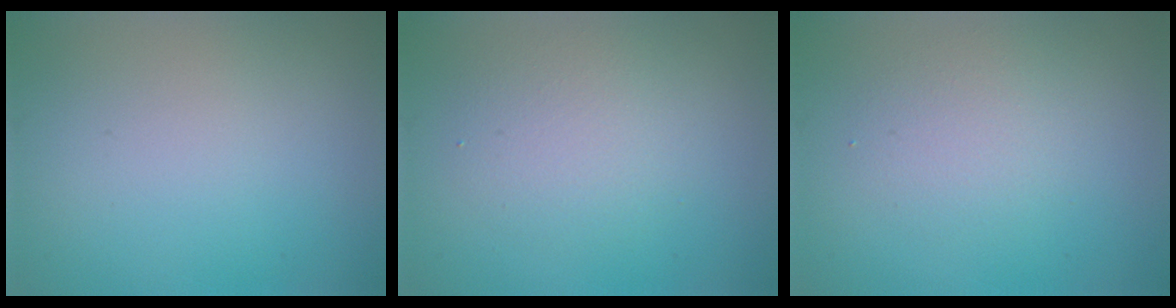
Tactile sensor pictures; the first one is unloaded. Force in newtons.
{"total": 2.9, "press": 2.9, "slide": 0.2}
{"total": 2.4, "press": 2.4, "slide": 0.1}